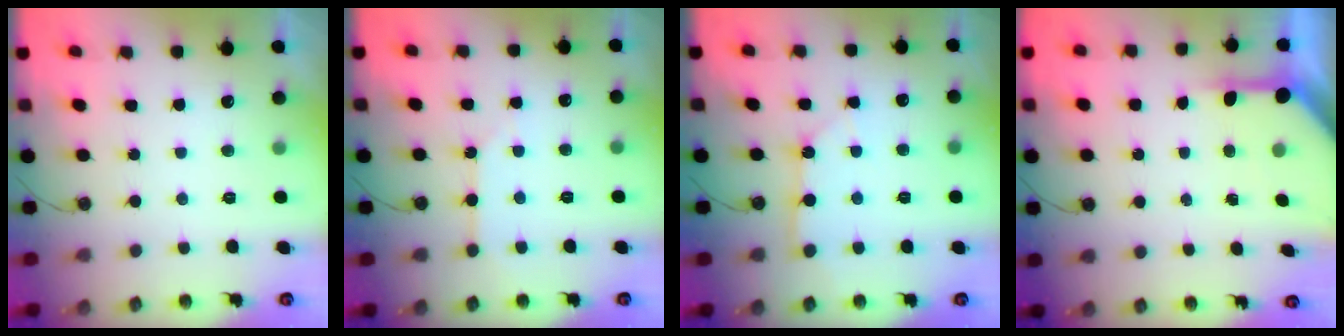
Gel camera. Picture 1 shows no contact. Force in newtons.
{"total": 2.1, "press": 2.1, "slide": 0.3}
{"total": 5.1, "press": 5.1, "slide": 0.5}
{"total": 5.8, "press": 5.8, "slide": 0.3}